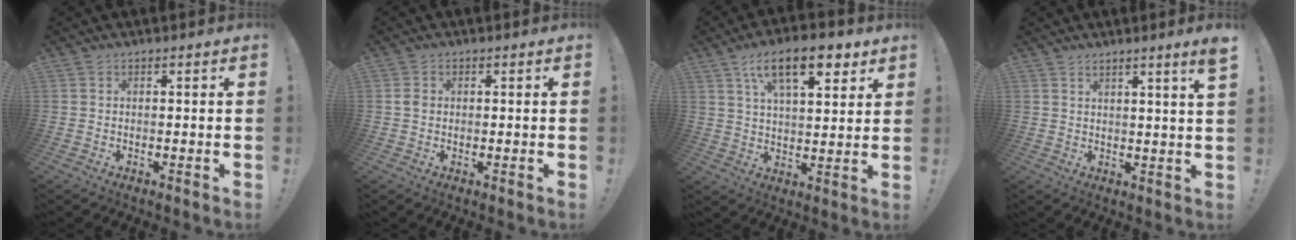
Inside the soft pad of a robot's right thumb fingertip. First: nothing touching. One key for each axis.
{"total": 1.5, "fx": 0.1, "fy": 1.2, "fz": 0.9, "tx": -0.014, "ty": 0.004, "tz": 0.001}
{"total": 15.1, "fx": 8.0, "fy": 5.8, "fz": 11.4, "tx": -0.180, "ty": -0.025, "tz": 0.133}
{"total": 4.5, "fx": 3.0, "fy": -0.9, "fz": 3.2, "tx": -0.041, "ty": -0.021, "tz": 0.045}